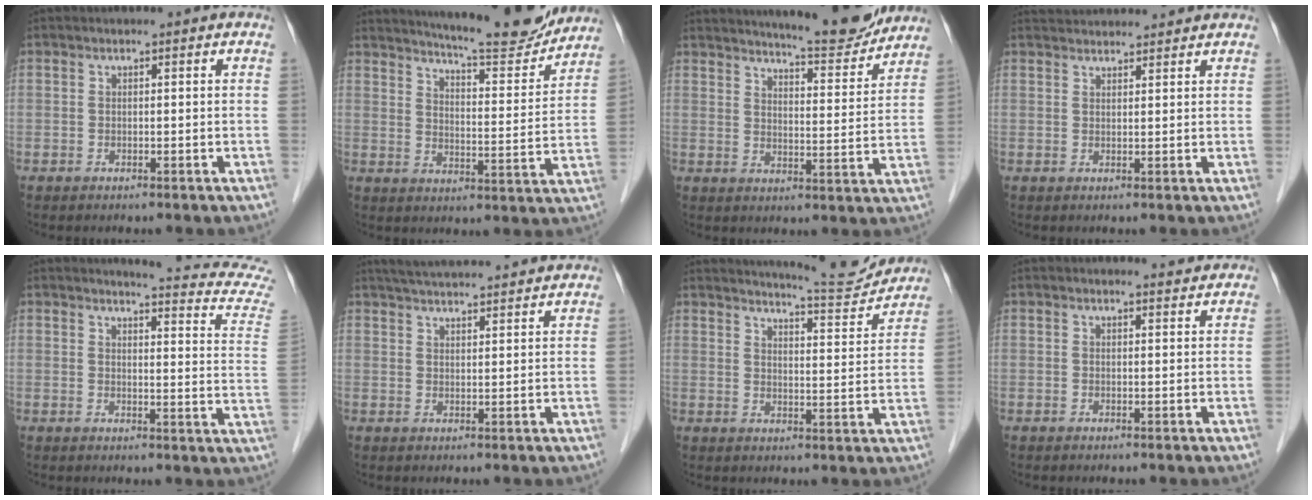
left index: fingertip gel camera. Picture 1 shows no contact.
{"total": 15.4, "force": [14.4, 1.1, 5.5], "torque": [-0.086, -0.027, 0.194]}
{"total": 11.8, "force": [11.1, 0.9, 4.0], "torque": [-0.059, -0.014, 0.149]}
{"total": 6.5, "force": [6.4, 0.7, 1.1], "torque": [-0.019, 0.037, 0.089]}
{"total": 13.9, "force": [13.6, -0.7, 2.8], "torque": [-0.021, -0.102, 0.126]}
{"total": 12.8, "force": [11.9, 0.8, 4.8], "torque": [-0.085, 0.031, 0.167]}
{"total": 10.6, "force": [10.4, -0.1, 1.9], "torque": [-0.032, -0.013, 0.139]}
{"total": 1.7, "force": [1.7, 0.1, 0.0], "torque": [-0.009, -0.006, 0.021]}